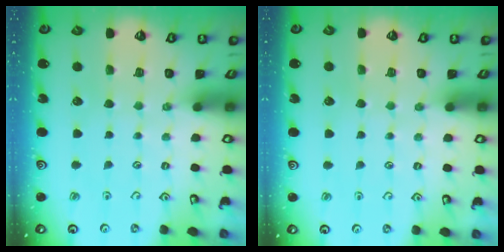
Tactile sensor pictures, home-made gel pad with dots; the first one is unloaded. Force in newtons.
{"total": 0.8, "press": 0.8, "slide": 0.1}